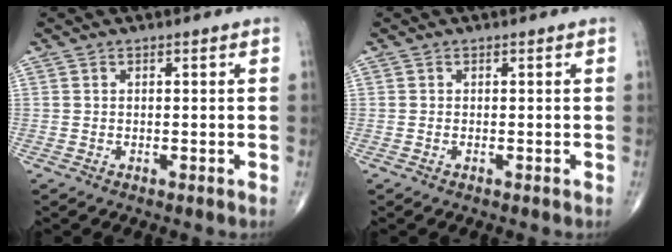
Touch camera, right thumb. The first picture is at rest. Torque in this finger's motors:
{"motor_torque": [-0.26, 0.06, -0.02, 0.04, -0.06]}